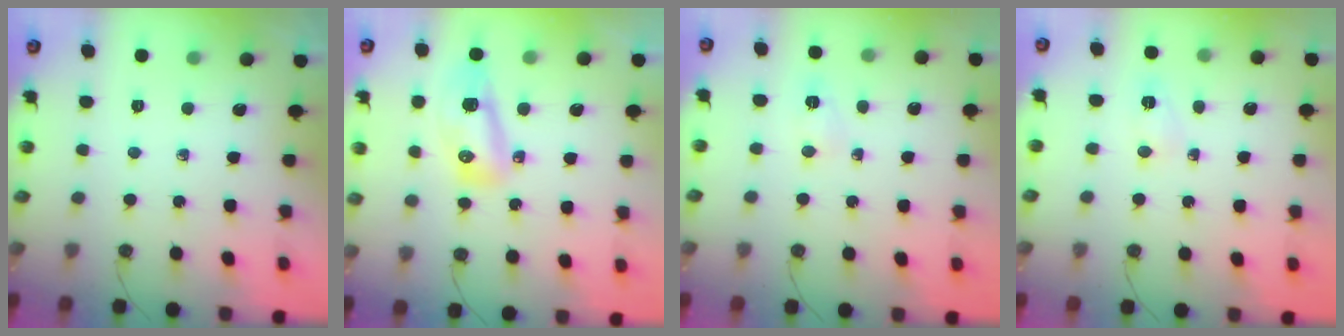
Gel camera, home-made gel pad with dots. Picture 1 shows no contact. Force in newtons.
{"total": 17.2, "press": 12.7, "slide": 11.6}
{"total": 2.9, "press": 2.7, "slide": 1.2}
{"total": 2.7, "press": 2.7, "slide": 0.4}